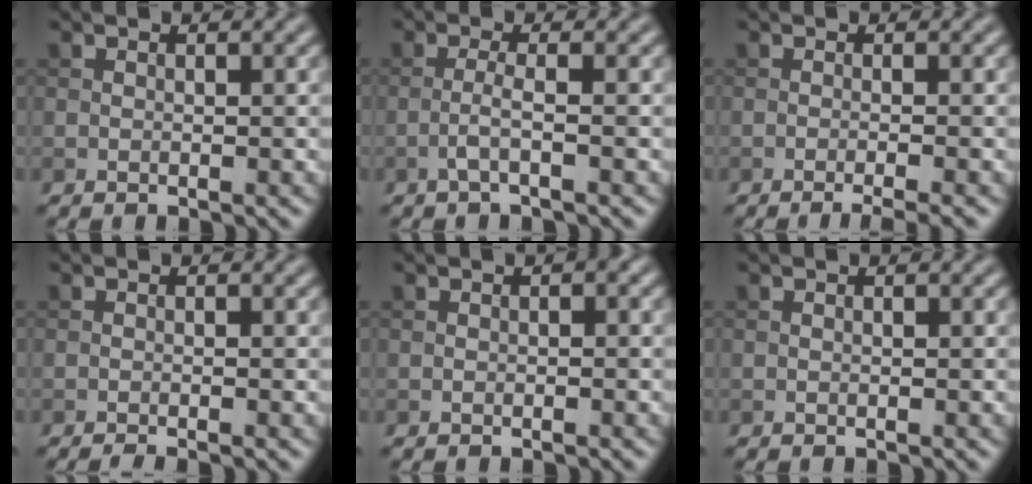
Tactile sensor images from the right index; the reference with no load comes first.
{"total": 1.8, "force": [-0.8, 0.1, 1.6], "torque": [-0.032, 0.008, -0.022]}
{"total": 2.6, "force": [-1.3, 0.5, 2.2], "torque": [-0.024, -0.001, -0.029]}
{"total": 1.3, "force": [-0.8, 0.3, 1.0], "torque": [-0.010, -0.002, -0.014]}
{"total": 0.6, "force": [-0.1, 0.2, 0.6], "torque": [-0.007, 0.001, 0.000]}
{"total": 0.0}